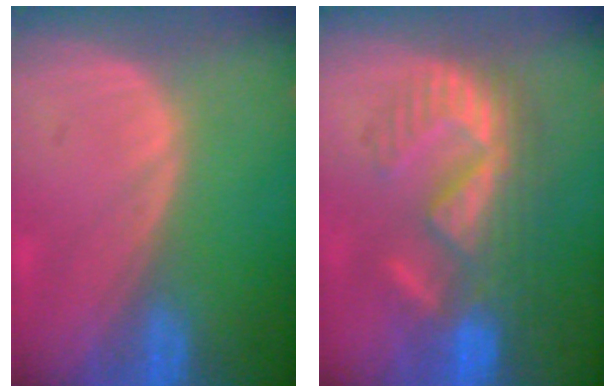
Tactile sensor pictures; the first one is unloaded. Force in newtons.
{"total": 9.0, "press": 8.8, "slide": 1.9}